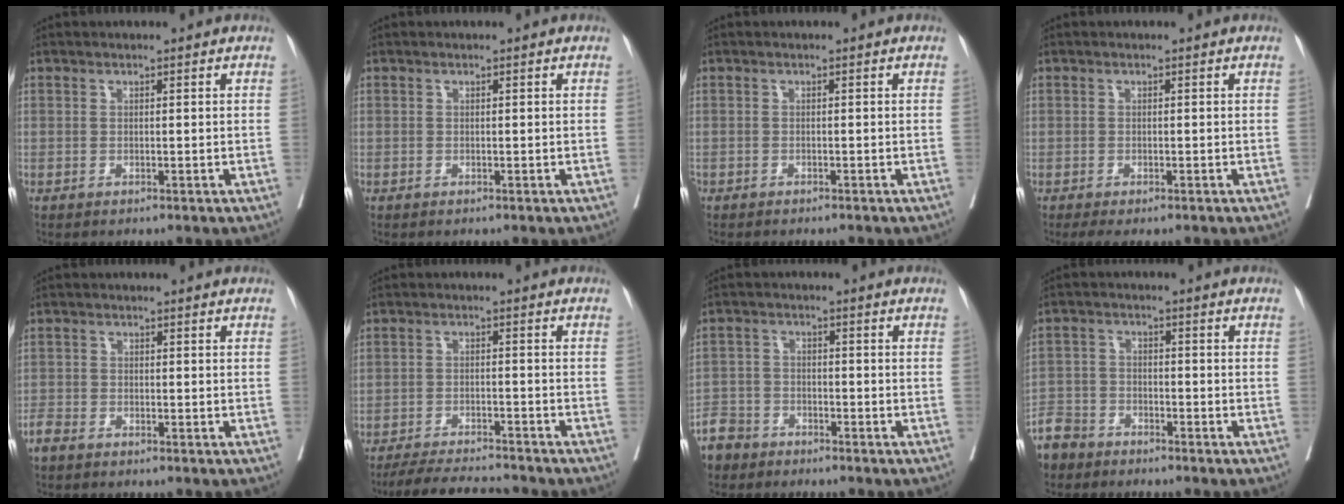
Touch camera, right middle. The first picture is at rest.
{"total": 0.0}
{"total": 3.4, "force": [-3.0, 0.7, 1.3], "torque": [-0.017, -0.006, -0.039]}
{"total": 2.6, "force": [-1.9, 1.0, 1.3], "torque": [-0.016, -0.005, -0.027]}
{"total": 2.1, "force": [-1.8, 0.7, 0.8], "torque": [-0.021, -0.003, -0.034]}
{"total": 9.0, "force": [-8.5, 0.4, 2.7], "torque": [-0.039, -0.006, -0.136]}
{"total": 5.7, "force": [-4.7, 3.1, 0.1], "torque": [-0.007, -0.005, -0.096]}
{"total": 6.1, "force": [-5.3, 3.0, 0.4], "torque": [-0.014, -0.007, -0.107]}